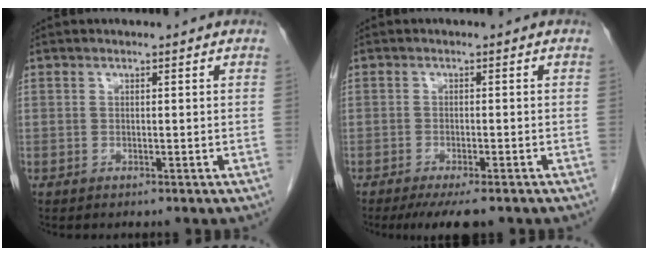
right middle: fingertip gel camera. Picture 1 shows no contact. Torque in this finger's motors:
{"motor_torque": [0.18, -0.06, 0.06, 0.06]}